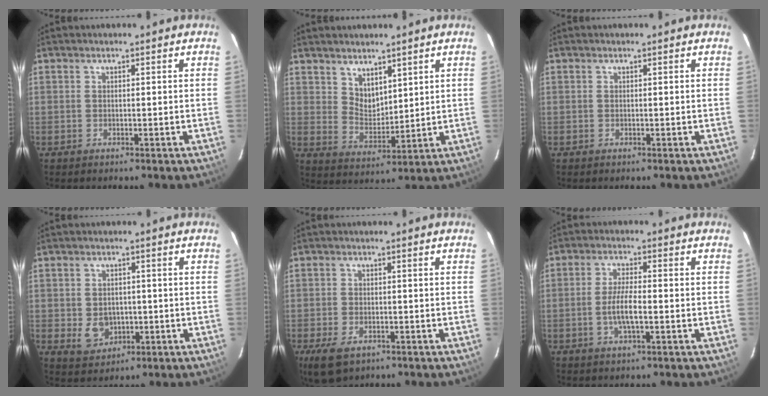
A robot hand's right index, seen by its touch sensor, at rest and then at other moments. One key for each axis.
{"total": 5.9, "fx": 4.2, "fy": 3.3, "fz": 2.5, "tx": -0.034, "ty": -0.001, "tz": 0.085}
{"total": 0.0}
{"total": 5.4, "fx": -1.0, "fy": 4.6, "fz": 2.7, "tx": -0.058, "ty": 0.000, "tz": -0.001}
{"total": 6.6, "fx": -3.7, "fy": 3.6, "fz": 4.1, "tx": -0.097, "ty": -0.020, "tz": -0.066}
{"total": 5.3, "fx": -1.4, "fy": 1.0, "fz": 5.0, "tx": -0.098, "ty": -0.003, "tz": -0.028}